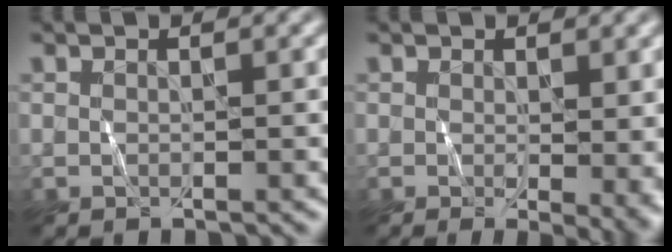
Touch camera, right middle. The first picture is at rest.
{"total": 4.3, "force": [-0.2, 1.4, 4.1], "torque": [-0.041, -0.009, 0.004]}